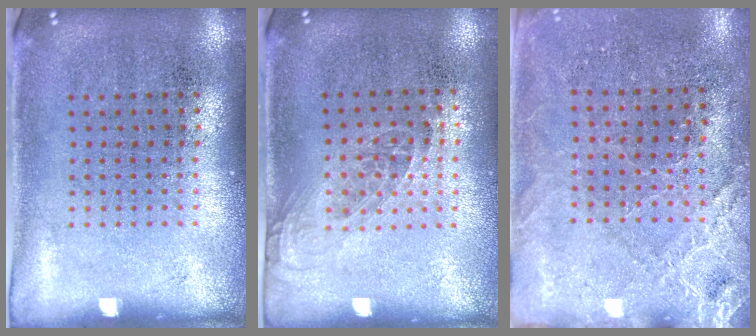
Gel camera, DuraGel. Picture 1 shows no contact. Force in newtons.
{"total": 1.2, "press": 1.0, "slide": 0.7}
{"total": 2.8, "press": 2.8, "slide": 0.2}